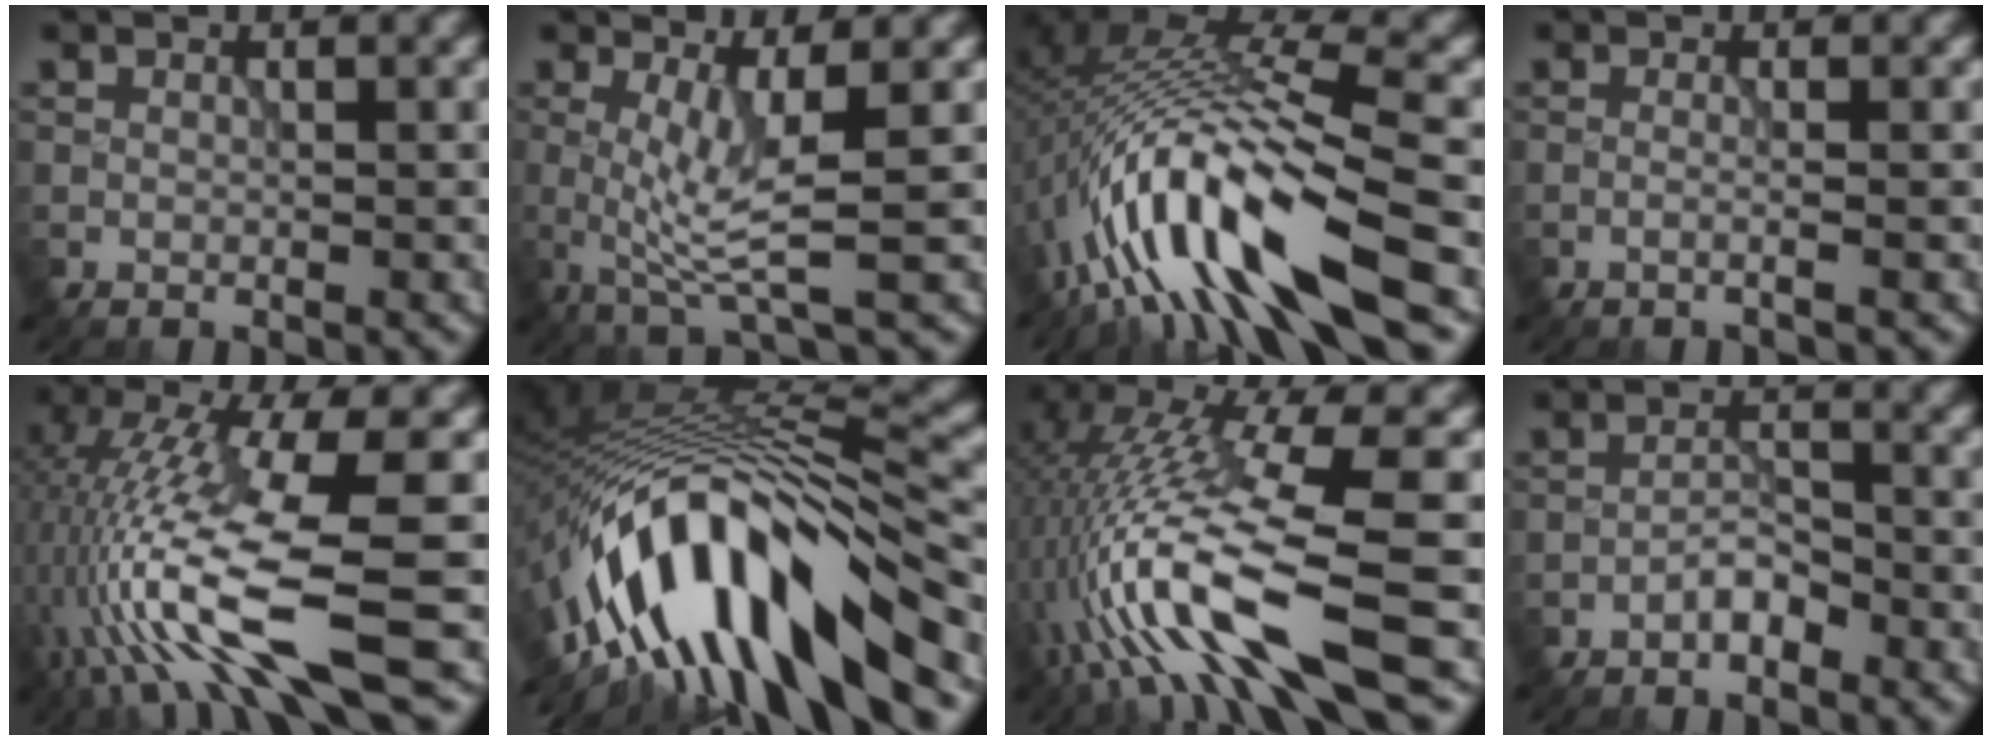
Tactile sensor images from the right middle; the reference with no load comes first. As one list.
[{"total": 4.5, "force": [0.0, 0.7, 4.5], "torque": [-0.092, -0.008, 0.003]}, {"total": 13.5, "force": [-4.9, 3.6, 12.0], "torque": [-0.224, 0.016, -0.078]}, {"total": 1.6, "force": [-0.2, 0.6, 1.5], "torque": [-0.012, -0.006, -0.024]}, {"total": 12.2, "force": [-4.1, 2.4, 11.3], "torque": [-0.232, 0.002, -0.069]}, {"total": 13.7, "force": [-7.3, 4.4, 10.6], "torque": [-0.176, 0.017, -0.123]}, {"total": 13.6, "force": [-4.3, 3.3, 12.5], "torque": [-0.260, 0.005, -0.066]}, {"total": 1.9, "force": [-1.4, 0.7, 1.2], "torque": [-0.020, 0.008, -0.028]}]